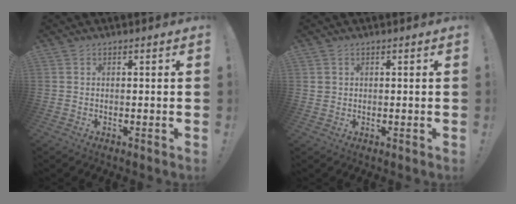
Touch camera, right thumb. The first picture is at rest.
{"total": 1.4, "force": [0.7, 1.2, 0.3], "torque": [0.003, -0.003, 0.011]}